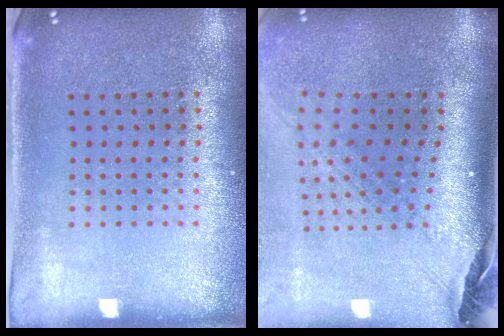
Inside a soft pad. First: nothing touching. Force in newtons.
{"total": 2.7, "press": 1.9, "slide": 1.9}